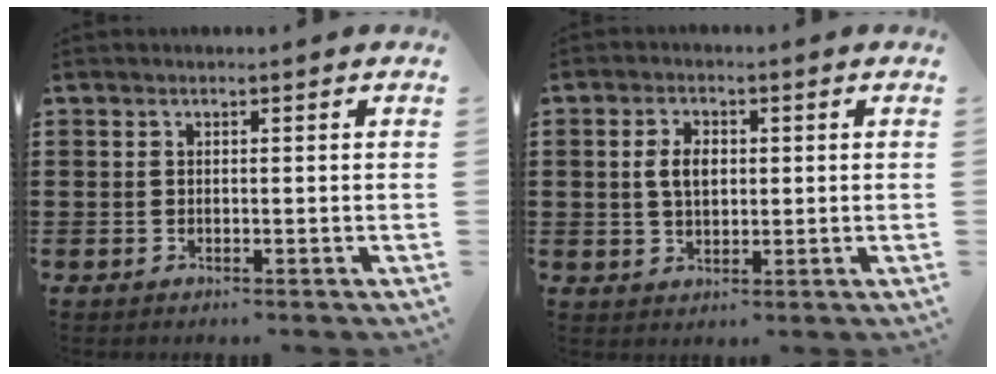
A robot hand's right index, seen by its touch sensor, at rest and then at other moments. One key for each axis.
{"total": 4.1, "fx": 0.3, "fy": 2.4, "fz": 3.3, "tx": -0.067, "ty": 0.004, "tz": -0.001}